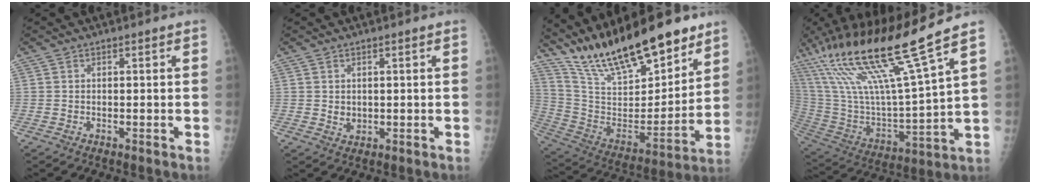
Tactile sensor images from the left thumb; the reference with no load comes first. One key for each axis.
{"total": 1.8, "fx": 0.5, "fy": 1.4, "fz": 1.0, "tx": -0.013, "ty": -0.006, "tz": 0.015}
{"total": 26.1, "fx": 20.2, "fy": 8.3, "fz": 14.4, "tx": -0.210, "ty": -0.087, "tz": 0.350}
{"total": 26.0, "fx": 16.3, "fy": 2.2, "fz": 20.2, "tx": -0.387, "ty": -0.046, "tz": 0.303}